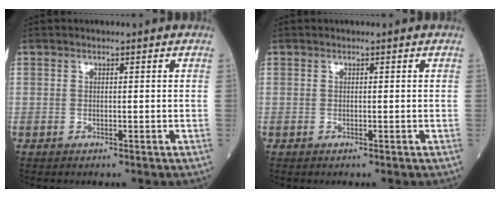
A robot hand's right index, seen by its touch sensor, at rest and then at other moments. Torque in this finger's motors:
{"motor_torque": [-0.24, 0.02, 0.04, 0.01]}